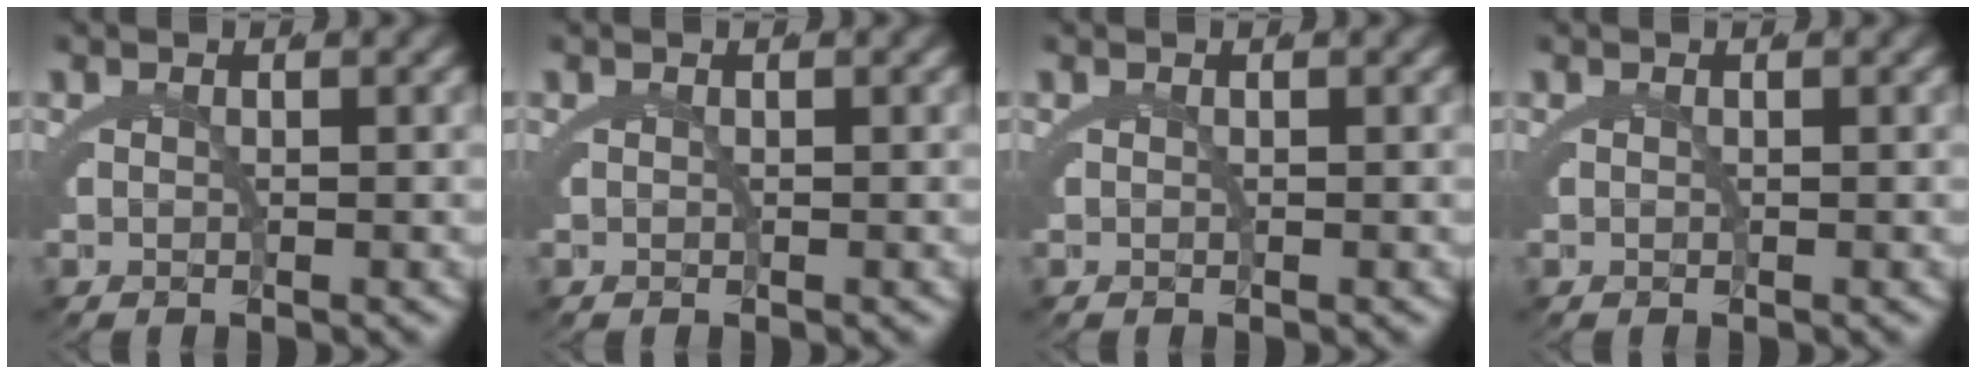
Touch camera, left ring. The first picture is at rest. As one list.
[{"total": 0.0}, {"total": 0.0}, {"total": 0.0}]